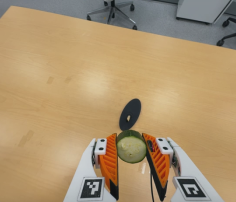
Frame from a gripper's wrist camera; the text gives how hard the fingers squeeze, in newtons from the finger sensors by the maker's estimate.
{"total": 10.2, "left": 9.5, "right": 10.8}